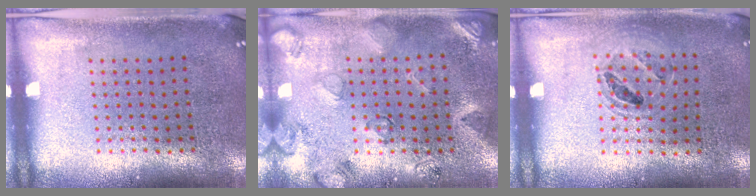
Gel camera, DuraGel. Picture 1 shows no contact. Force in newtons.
{"total": 2.5, "press": 1.8, "slide": 1.8}
{"total": 1.0, "press": 0.9, "slide": 0.2}